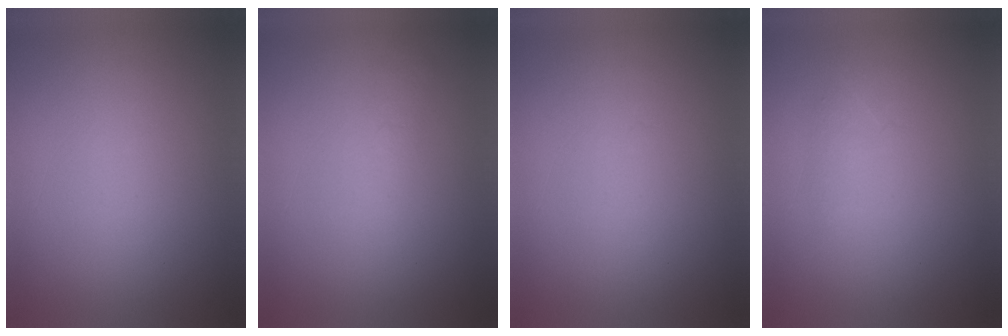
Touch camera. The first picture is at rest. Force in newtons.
{"total": 1.2}
{"total": 0.0}
{"total": 1.3}